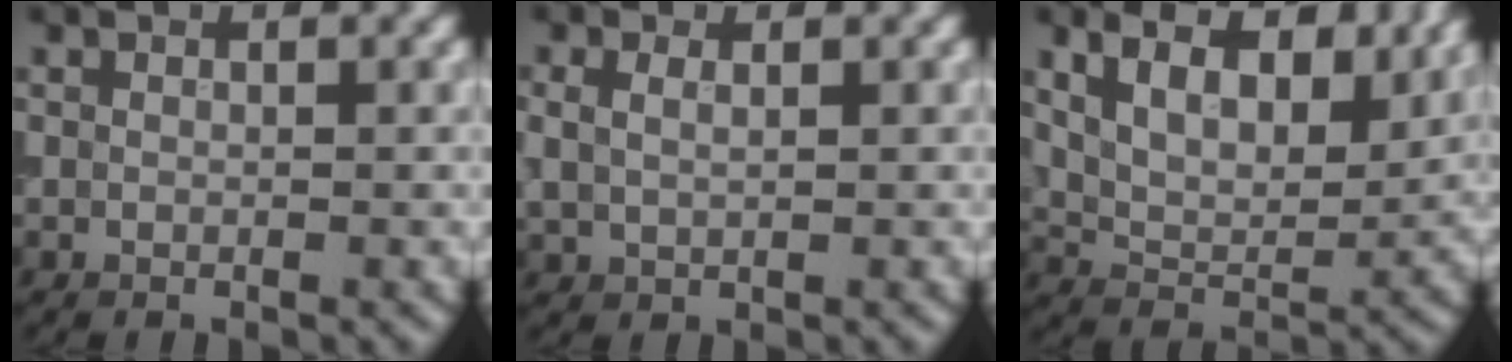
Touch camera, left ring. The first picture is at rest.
{"total": 2.1, "force": [0.8, 1.4, 1.4], "torque": [-0.028, 0.005, 0.014]}
{"total": 7.3, "force": [4.2, 3.4, 5.0], "torque": [-0.091, 0.004, 0.070]}